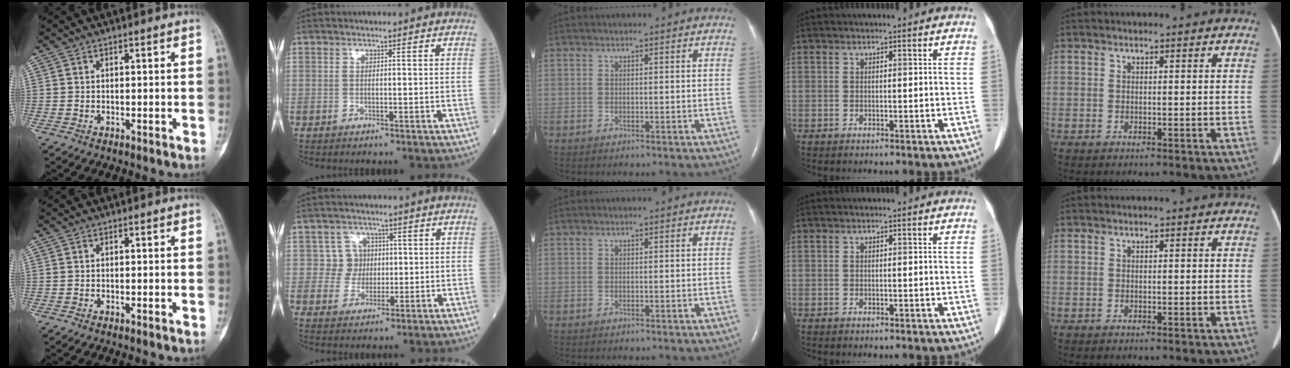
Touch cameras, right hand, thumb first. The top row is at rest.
{"index": {"total": 4.0, "force": [0.7, 3.9, 0.0], "torque": [0.013, 0.010, 0.008]}}